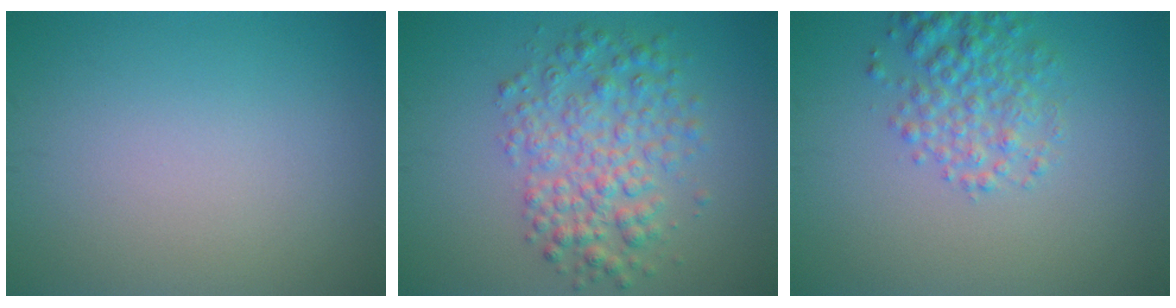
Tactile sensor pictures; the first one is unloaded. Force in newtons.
{"total": 5.1, "press": 5.1, "slide": 0.0}
{"total": 3.5, "press": 3.5, "slide": 0.2}